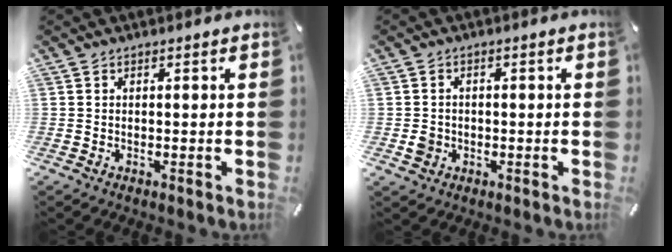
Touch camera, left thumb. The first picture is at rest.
{"total": 3.2, "force": [-0.6, 3.0, 0.9], "torque": [-0.007, 0.001, -0.013]}